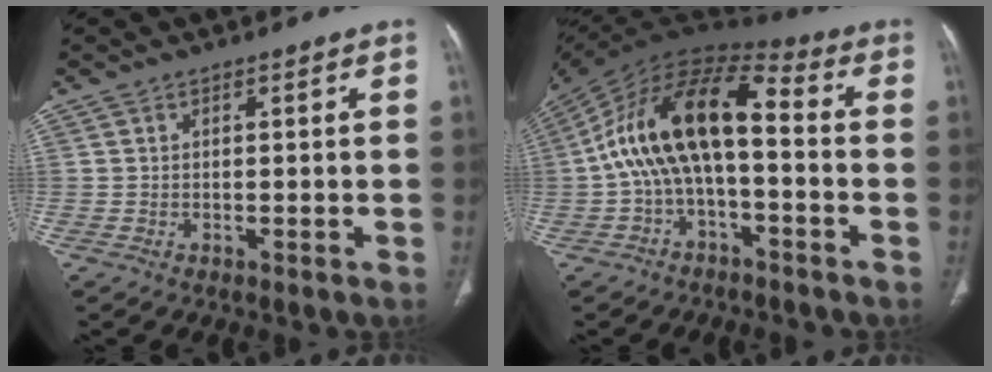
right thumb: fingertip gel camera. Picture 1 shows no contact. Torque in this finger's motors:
{"motor_torque": [2.50, 2.50, 1.65, -1.13, 0.55]}